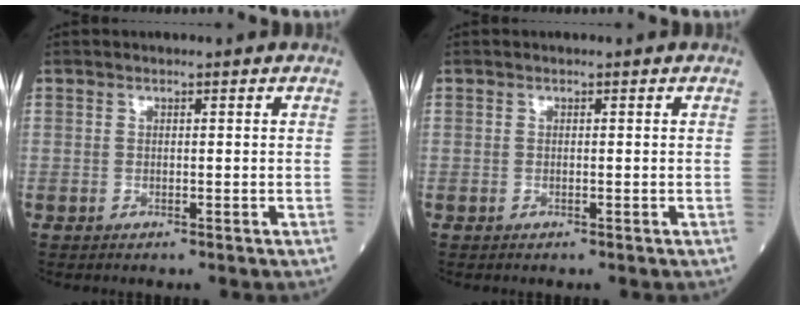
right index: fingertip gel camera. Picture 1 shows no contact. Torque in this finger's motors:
{"motor_torque": [0.20, 0.14, 0.03, -0.01]}